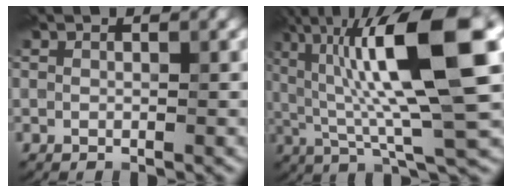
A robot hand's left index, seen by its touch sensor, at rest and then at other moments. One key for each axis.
{"total": 13.8, "fx": 3.6, "fy": 2.9, "fz": 13.0, "tx": -0.225, "ty": 0.012, "tz": 0.060}